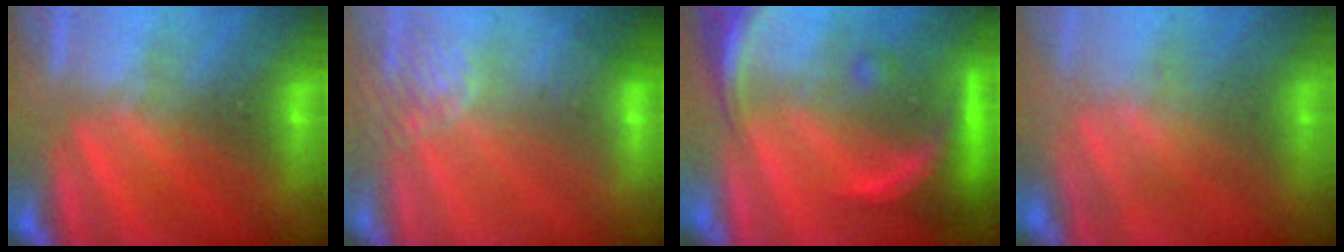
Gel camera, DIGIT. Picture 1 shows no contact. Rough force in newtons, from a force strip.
{"total": 6.4}
{"total": 9.0}
{"total": 3.3}